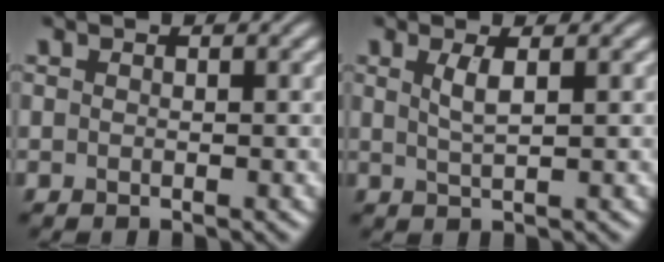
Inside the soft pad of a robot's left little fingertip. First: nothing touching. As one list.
[{"total": 2.0, "force": [0.7, 0.5, 1.8], "torque": [-0.036, -0.001, 0.013]}]